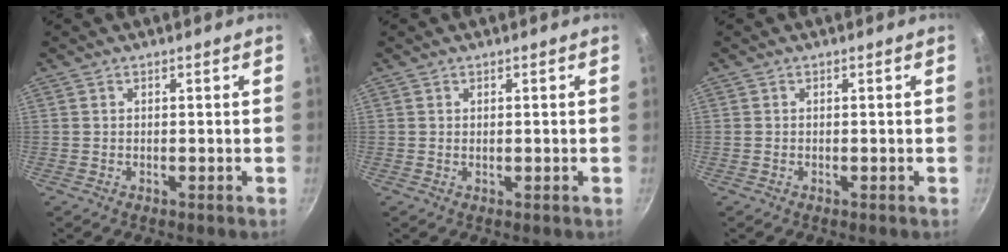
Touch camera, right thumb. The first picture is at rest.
{"total": 0.0}
{"total": 0.0}